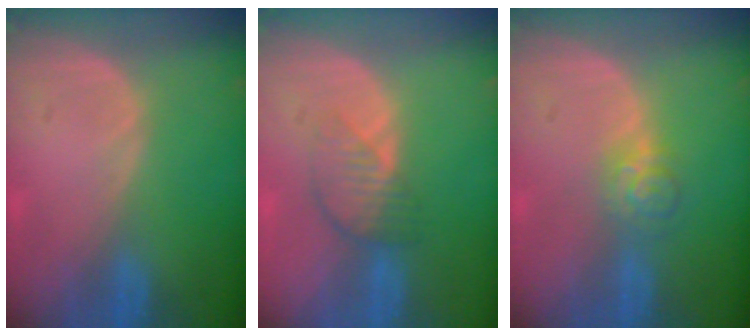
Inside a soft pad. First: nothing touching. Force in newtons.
{"total": 3.9, "press": 3.6, "slide": 1.6}
{"total": 3.7, "press": 3.6, "slide": 0.9}